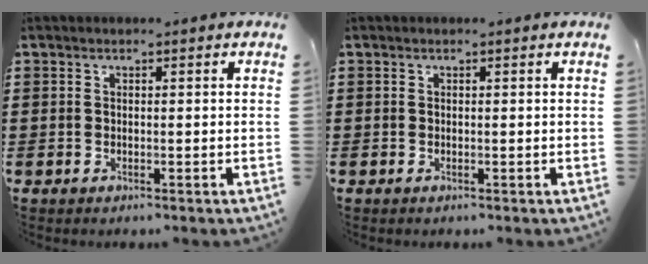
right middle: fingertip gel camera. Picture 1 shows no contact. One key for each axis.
{"total": 0.0}